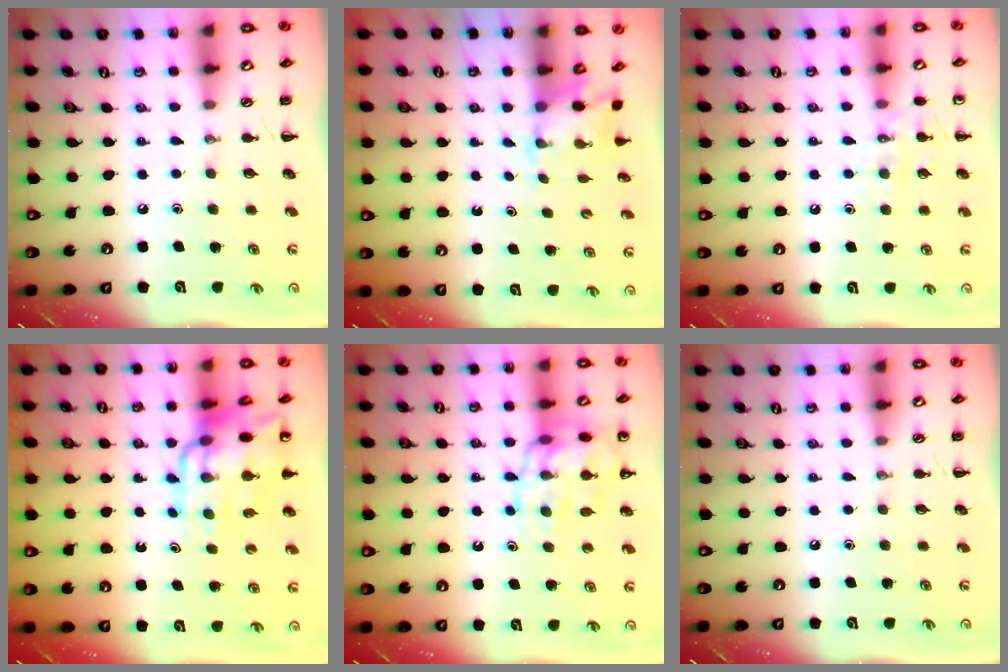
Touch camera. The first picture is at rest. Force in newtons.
{"total": 1.7, "press": 1.5, "slide": 0.6}
{"total": 8.2, "press": 8.1, "slide": 1.4}
{"total": 14.7, "press": 14.2, "slide": 3.6}
{"total": 16.7, "press": 16.5, "slide": 2.8}
{"total": 0.0}